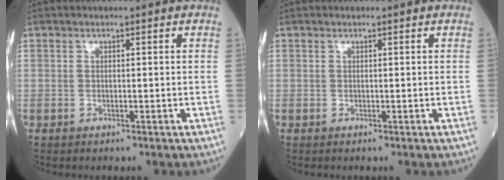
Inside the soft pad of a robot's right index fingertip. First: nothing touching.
{"total": 0.0}